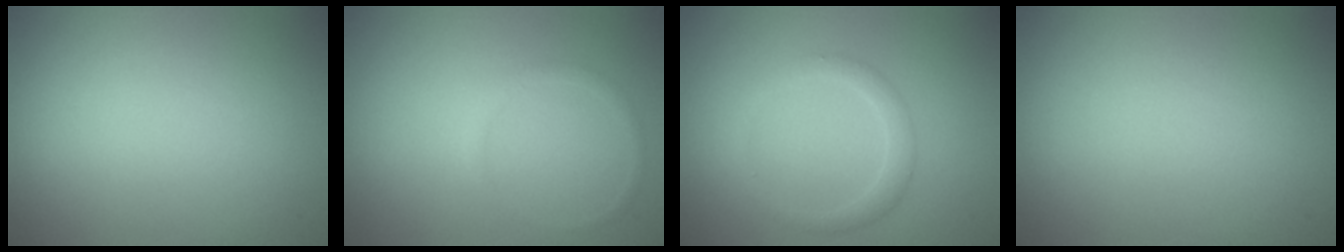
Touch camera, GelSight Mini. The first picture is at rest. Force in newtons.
{"total": 0.8, "press": 0.8, "slide": 0.0}
{"total": 1.7, "press": 1.7, "slide": 0.0}
{"total": 0.0}